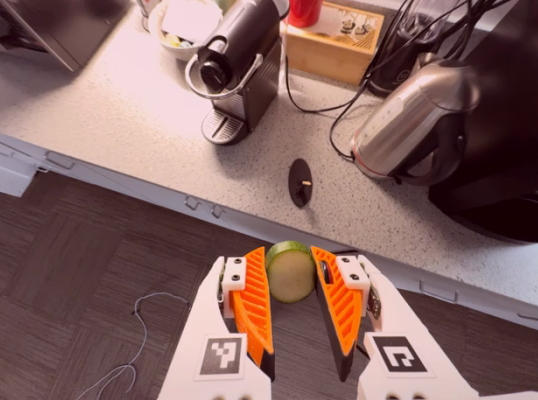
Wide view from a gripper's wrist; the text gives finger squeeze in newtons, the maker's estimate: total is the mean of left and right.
{"total": 9.2, "left": 8.8, "right": 9.7}